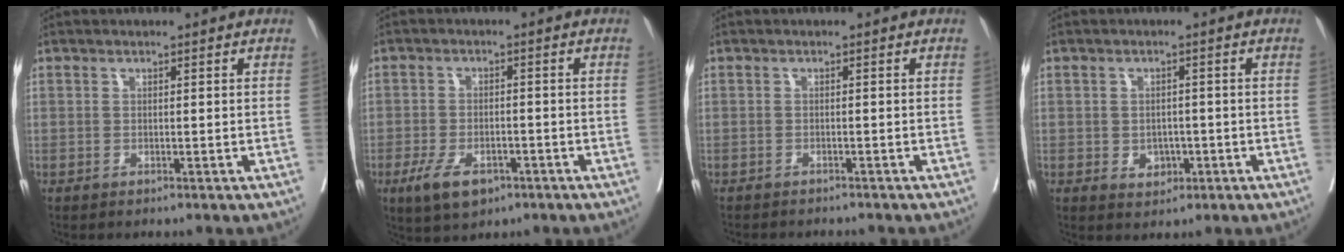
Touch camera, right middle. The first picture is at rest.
{"total": 6.3, "force": [-3.6, 3.0, 4.2], "torque": [-0.086, -0.007, -0.055]}
{"total": 5.3, "force": [-5.0, 1.0, 1.7], "torque": [-0.024, -0.008, -0.064]}
{"total": 2.9, "force": [-0.8, 2.2, 1.6], "torque": [-0.023, 0.001, -0.003]}